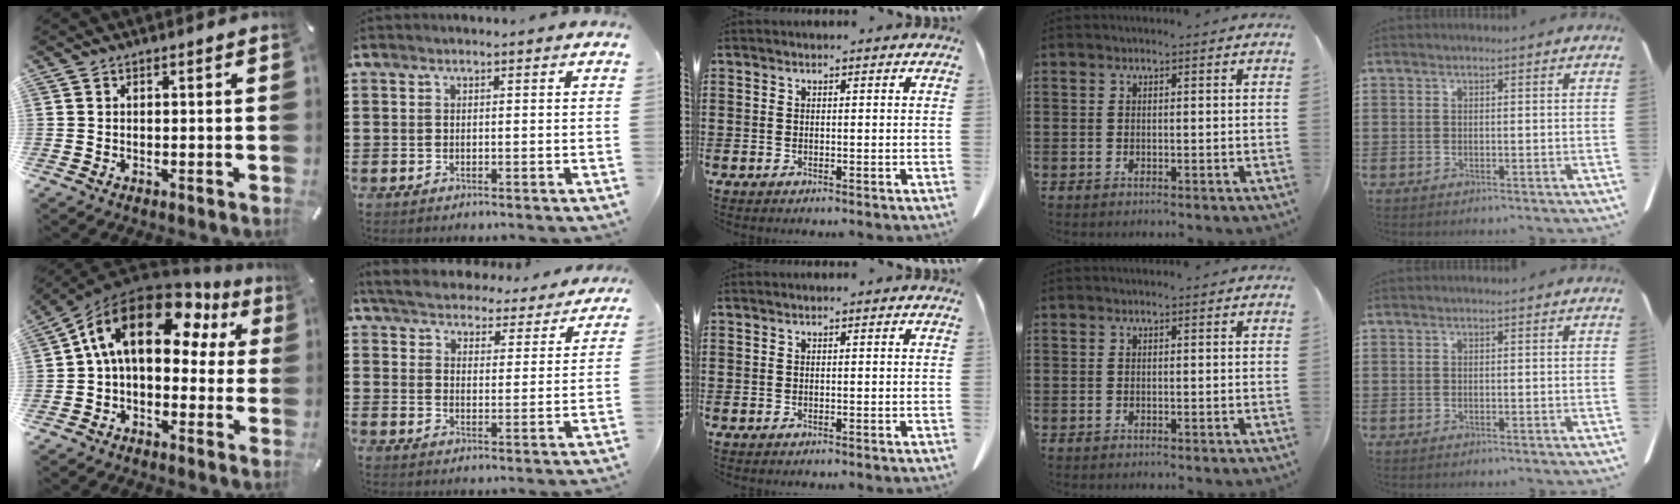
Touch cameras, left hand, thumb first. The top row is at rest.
{"thumb": {"total": 18.3, "force": [6.3, 10.4, 13.7], "torque": [-0.241, -0.020, 0.104]}, "index": {"total": 5.4, "force": [5.4, 0.4, 0.5], "torque": [-0.040, -0.038, 0.092]}}